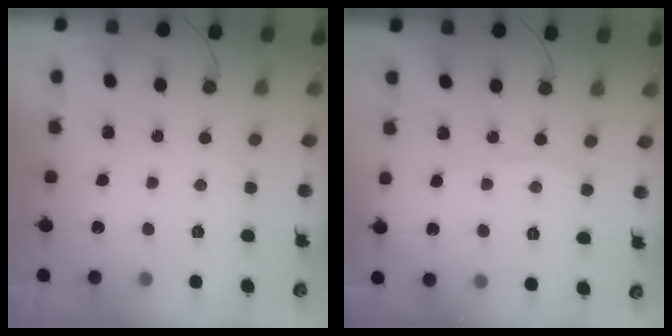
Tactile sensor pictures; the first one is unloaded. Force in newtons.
{"total": 3.3, "press": 3.3, "slide": 0.5}